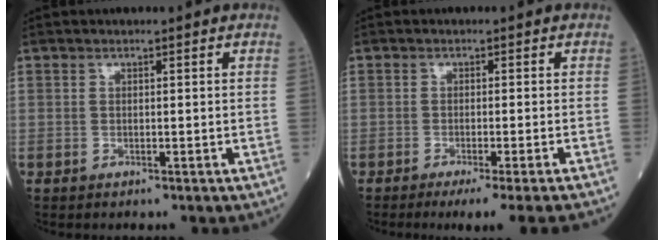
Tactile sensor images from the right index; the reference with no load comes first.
{"total": 10.4, "force": [-9.1, -1.8, 4.5], "torque": [-0.024, -0.032, -0.121]}